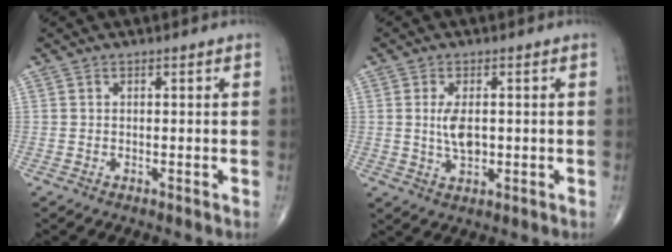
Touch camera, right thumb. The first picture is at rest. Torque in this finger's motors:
{"motor_torque": [-0.41, 0.18, 0.14, 0.05, 0.03]}